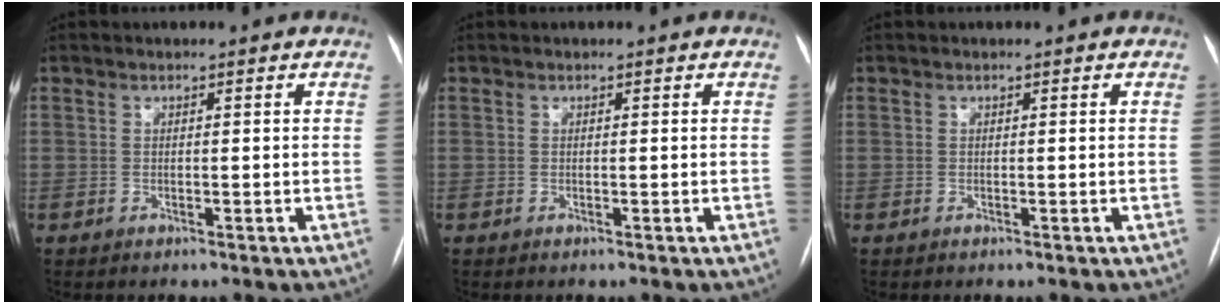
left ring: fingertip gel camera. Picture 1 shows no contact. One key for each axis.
{"total": 0.0}
{"total": 0.0}